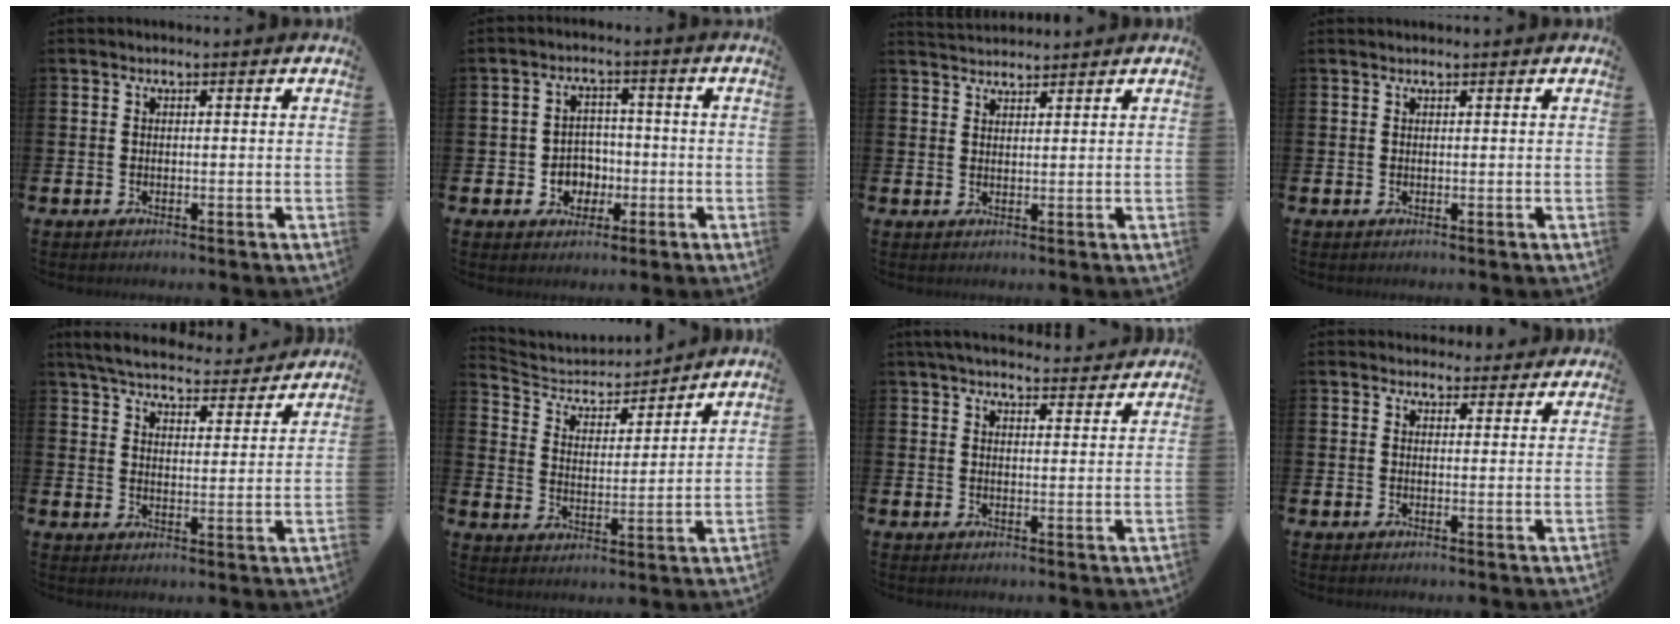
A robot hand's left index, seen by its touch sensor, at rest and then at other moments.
{"total": 4.0, "force": [-0.9, 3.7, 1.1], "torque": [-0.017, -0.002, -0.026]}
{"total": 2.5, "force": [2.5, 0.5, 0.0], "torque": [0.009, -0.014, 0.043]}
{"total": 0.5, "force": [0.5, 0.0, 0.1], "torque": [0.003, -0.001, 0.008]}
{"total": 6.0, "force": [5.8, 1.0, 1.3], "torque": [-0.043, -0.040, 0.099]}
{"total": 4.9, "force": [4.6, 1.6, 0.4], "torque": [-0.038, -0.038, 0.075]}
{"total": 4.4, "force": [4.3, 0.6, 0.9], "torque": [-0.021, -0.018, 0.078]}
{"total": 2.7, "force": [2.5, 1.1, -0.2], "torque": [0.019, -0.013, 0.041]}